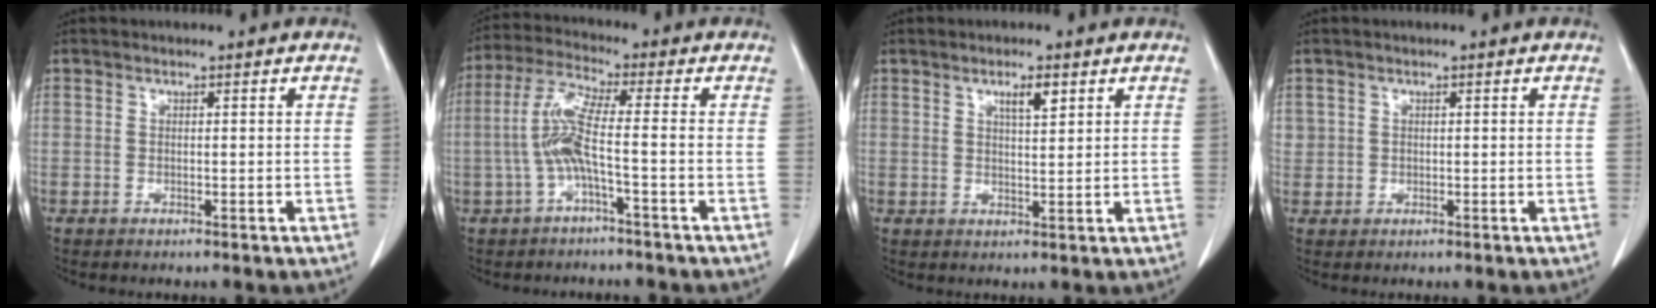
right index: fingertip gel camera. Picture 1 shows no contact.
{"total": 6.9, "force": [-1.5, 0.2, 6.8], "torque": [-0.149, 0.012, -0.034]}
{"total": 3.3, "force": [1.8, 0.7, 2.7], "torque": [-0.045, -0.003, 0.030]}
{"total": 1.5, "force": [0.6, 1.4, 0.2], "torque": [0.010, 0.005, 0.008]}